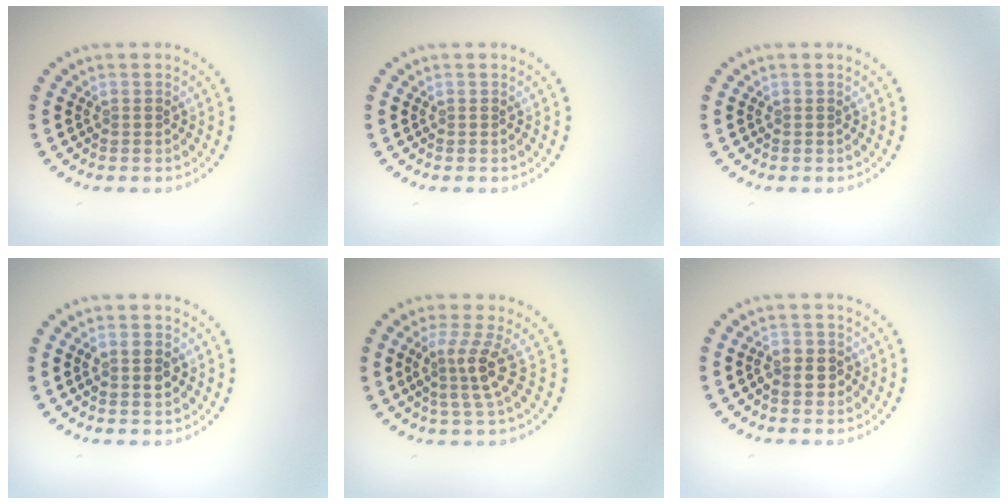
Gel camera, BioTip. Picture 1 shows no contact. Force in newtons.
{"total": 0.0}
{"total": 0.0}
{"total": 1.8, "press": 1.8, "slide": 0.2}
{"total": 3.3, "press": 2.4, "slide": 2.3}
{"total": 1.9, "press": 1.9, "slide": 0.5}